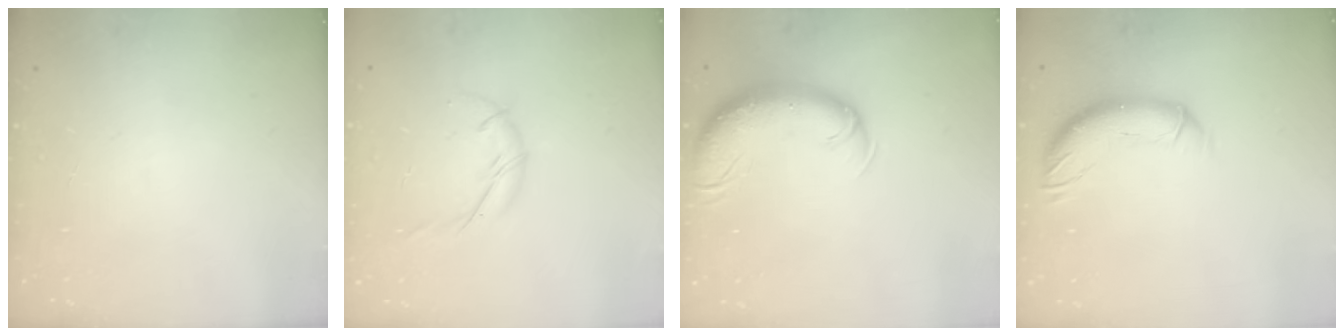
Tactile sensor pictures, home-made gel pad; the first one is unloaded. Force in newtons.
{"total": 7.3, "press": 7.3, "slide": 0.5}
{"total": 13.3, "press": 12.9, "slide": 3.5}
{"total": 11.6, "press": 11.5, "slide": 1.3}